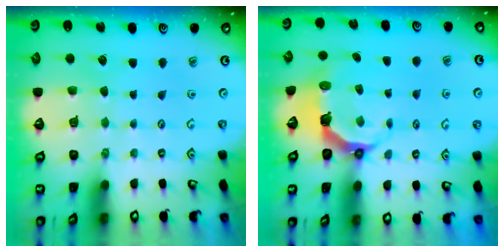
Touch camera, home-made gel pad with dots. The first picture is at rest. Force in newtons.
{"total": 6.1, "press": 4.5, "slide": 4.2}